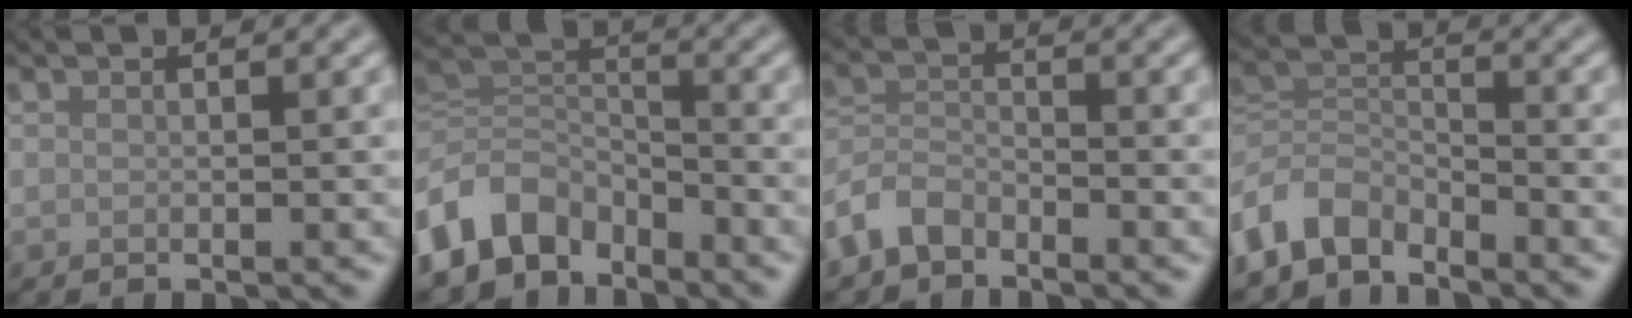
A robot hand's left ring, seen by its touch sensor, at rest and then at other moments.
{"total": 6.9, "force": [-4.5, 4.5, 2.6], "torque": [-0.043, 0.001, -0.099]}
{"total": 3.3, "force": [-2.6, 1.7, 1.1], "torque": [-0.023, 0.004, -0.066]}
{"total": 4.8, "force": [-3.7, 2.6, 1.7], "torque": [-0.031, -0.001, -0.084]}